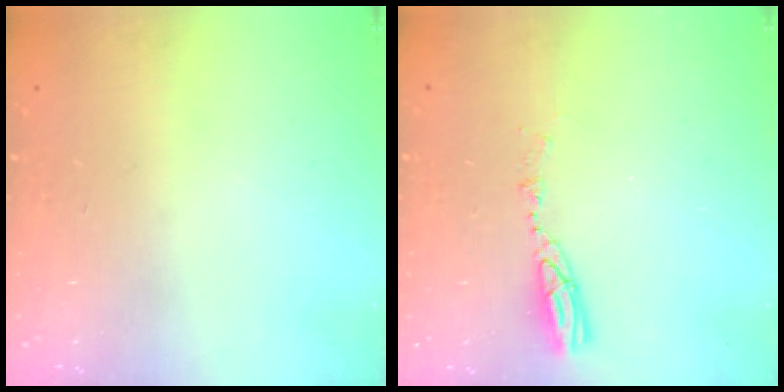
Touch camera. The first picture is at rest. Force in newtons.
{"total": 4.7, "press": 4.6, "slide": 0.5}